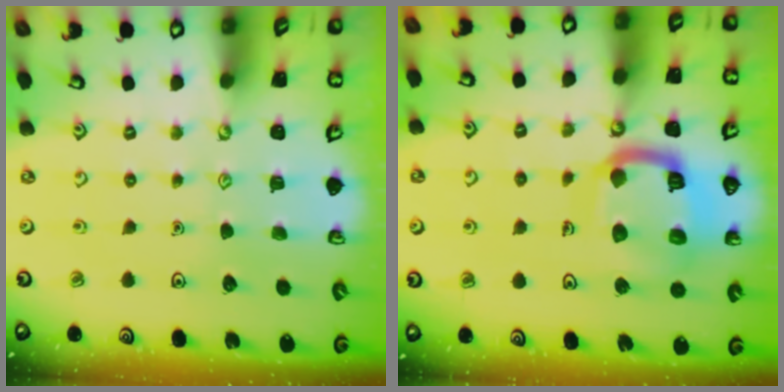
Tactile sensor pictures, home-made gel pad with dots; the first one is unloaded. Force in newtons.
{"total": 15.1, "press": 15.0, "slide": 1.2}